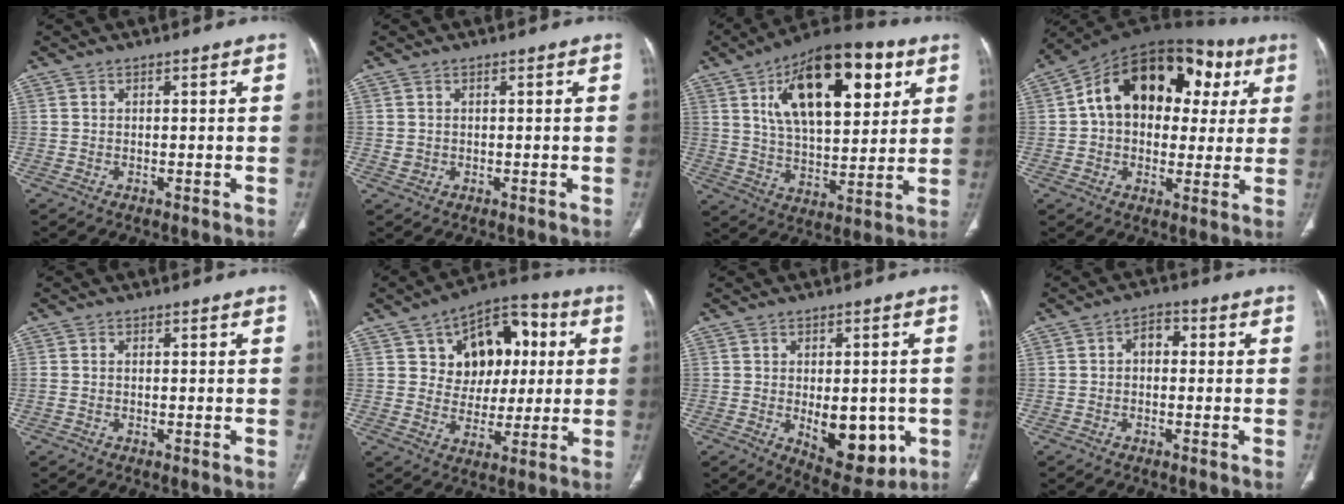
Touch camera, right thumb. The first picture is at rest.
{"total": 1.2, "force": [0.1, 1.1, 0.5], "torque": [-0.009, 0.000, 0.007]}
{"total": 23.5, "force": [9.2, 11.1, 18.5], "torque": [-0.263, -0.017, 0.150]}
{"total": 22.1, "force": [5.5, 14.7, 15.5], "torque": [-0.195, 0.035, 0.076]}
{"total": 0.7, "force": [-0.1, 0.5, 0.5], "torque": [-0.010, 0.001, -0.003]}
{"total": 15.3, "force": [4.2, 11.1, 9.6], "torque": [-0.079, 0.012, 0.065]}
{"total": 12.1, "force": [-2.8, 6.6, 9.8], "torque": [-0.098, -0.009, -0.022]}
{"total": 3.5, "force": [0.0, 2.4, 2.5], "torque": [-0.025, 0.014, -0.010]}